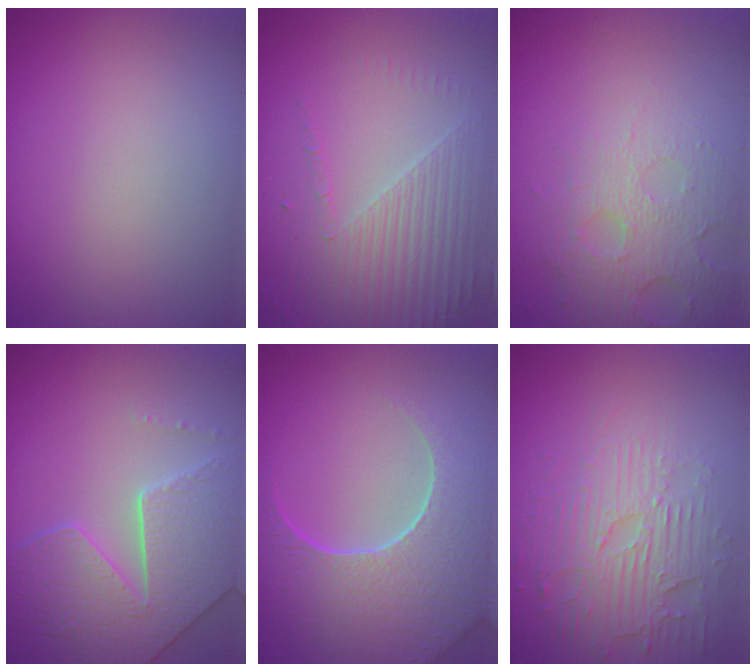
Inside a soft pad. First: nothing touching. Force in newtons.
{"total": 3.8, "press": 3.5, "slide": 1.5}
{"total": 4.8, "press": 3.4, "slide": 3.4}
{"total": 8.0, "press": 6.3, "slide": 5.0}
{"total": 9.3, "press": 6.6, "slide": 6.5}
{"total": 4.1, "press": 3.7, "slide": 1.7}